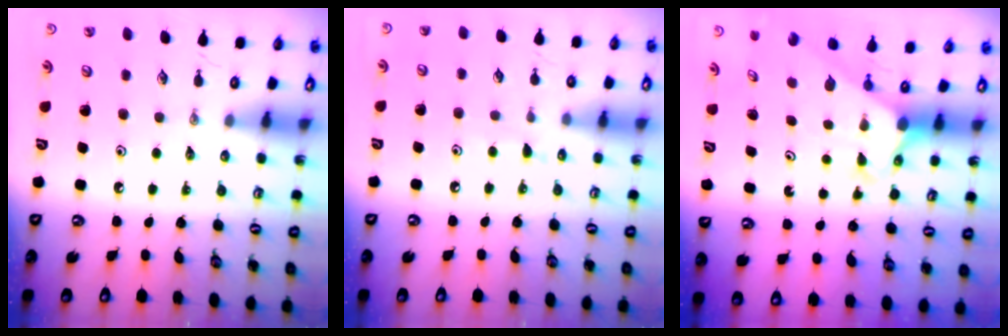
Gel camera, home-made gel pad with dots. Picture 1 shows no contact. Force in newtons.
{"total": 4.8, "press": 4.8, "slide": 0.5}
{"total": 2.6, "press": 2.6, "slide": 0.1}